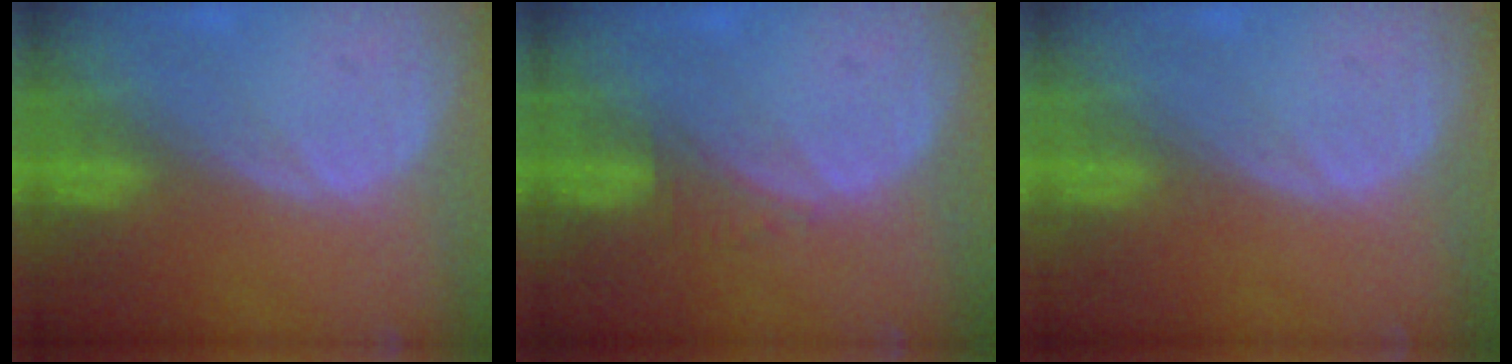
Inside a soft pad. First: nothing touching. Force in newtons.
{"total": 1.3, "press": 1.2, "slide": 0.4}
{"total": 0.0}